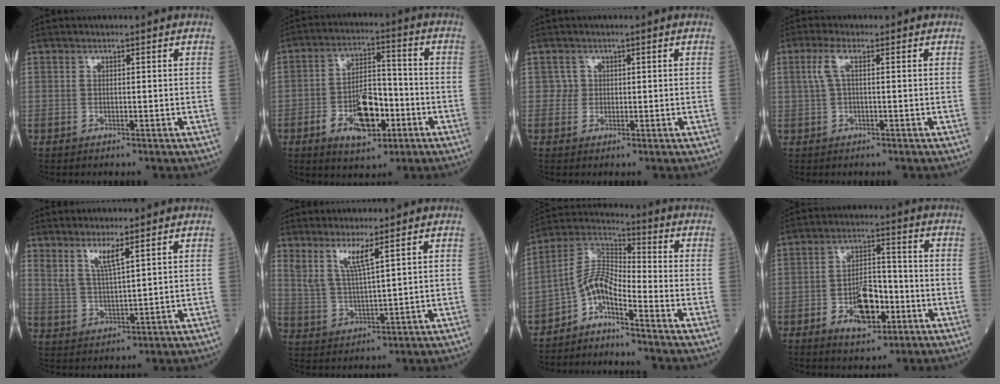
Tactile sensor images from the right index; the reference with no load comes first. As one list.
[{"total": 10.5, "force": [-4.0, 4.4, 8.6], "torque": [-0.157, 0.006, -0.064]}, {"total": 1.3, "force": [0.2, 1.3, -0.1], "torque": [0.012, 0.003, -0.003]}, {"total": 2.8, "force": [0.6, 0.5, 2.7], "torque": [-0.065, 0.016, 0.014]}, {"total": 4.4, "force": [3.0, 0.1, 3.3], "torque": [-0.068, -0.011, 0.063]}, {"total": 5.1, "force": [3.3, -0.3, 3.9], "torque": [-0.080, -0.013, 0.069]}, {"total": 6.9, "force": [-4.6, 1.7, 4.8], "torque": [-0.100, 0.021, -0.097]}, {"total": 8.9, "force": [-3.5, 3.8, 7.3], "torque": [-0.131, 0.008, -0.056]}]